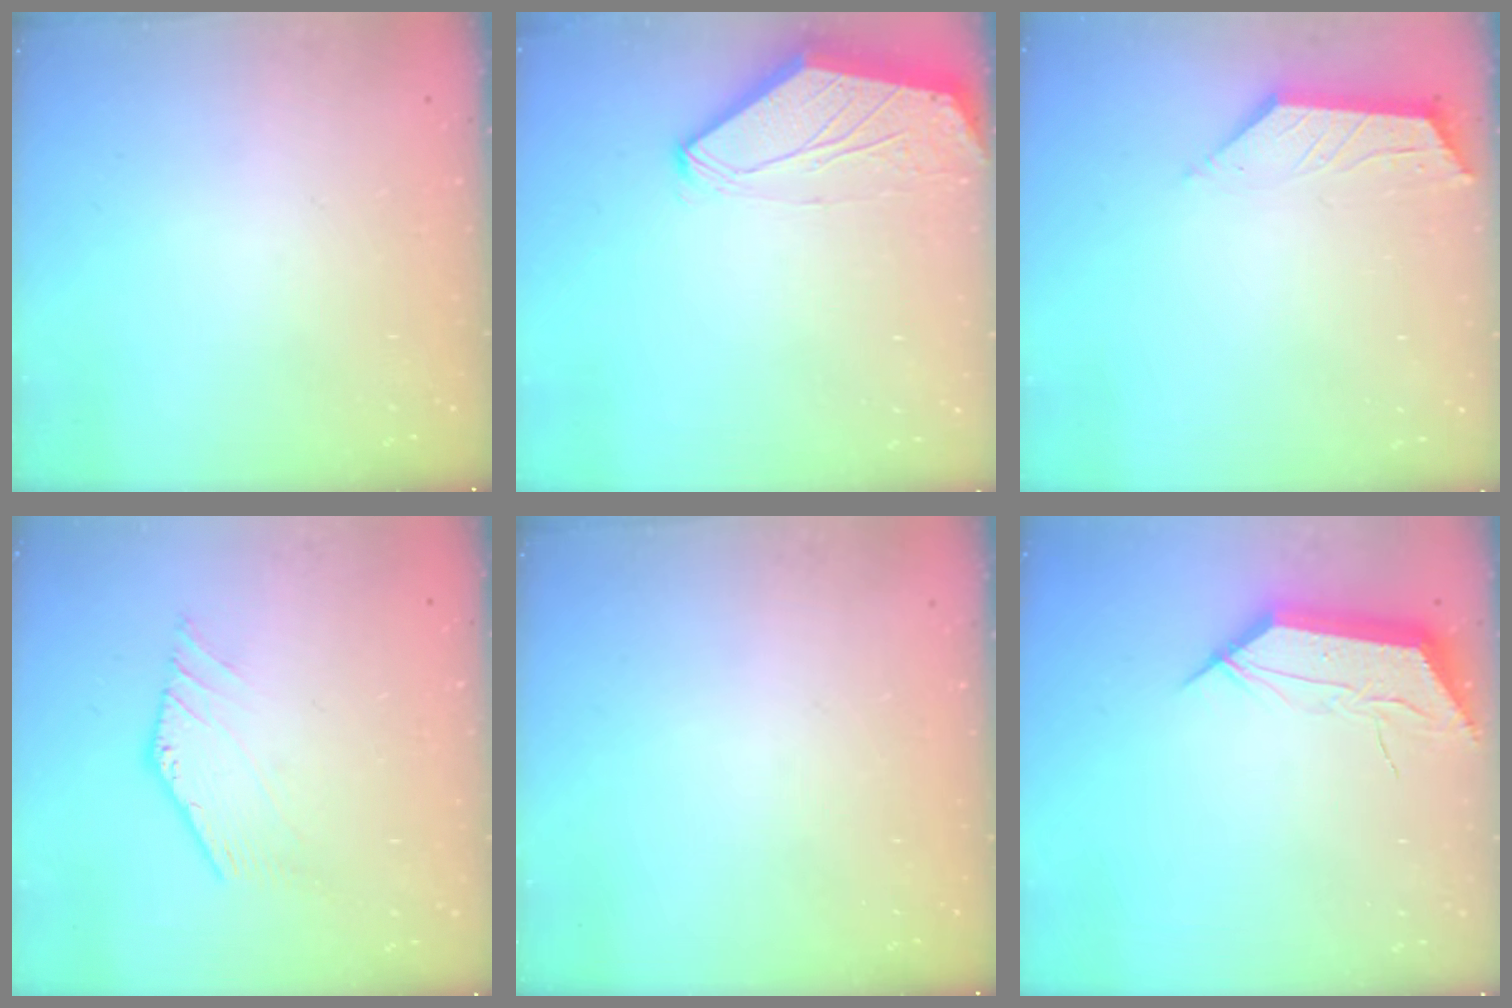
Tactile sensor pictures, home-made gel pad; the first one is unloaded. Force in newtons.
{"total": 0.0}
{"total": 3.0, "press": 2.9, "slide": 0.5}
{"total": 0.0}
{"total": 0.0}
{"total": 10.8, "press": 10.8, "slide": 1.1}